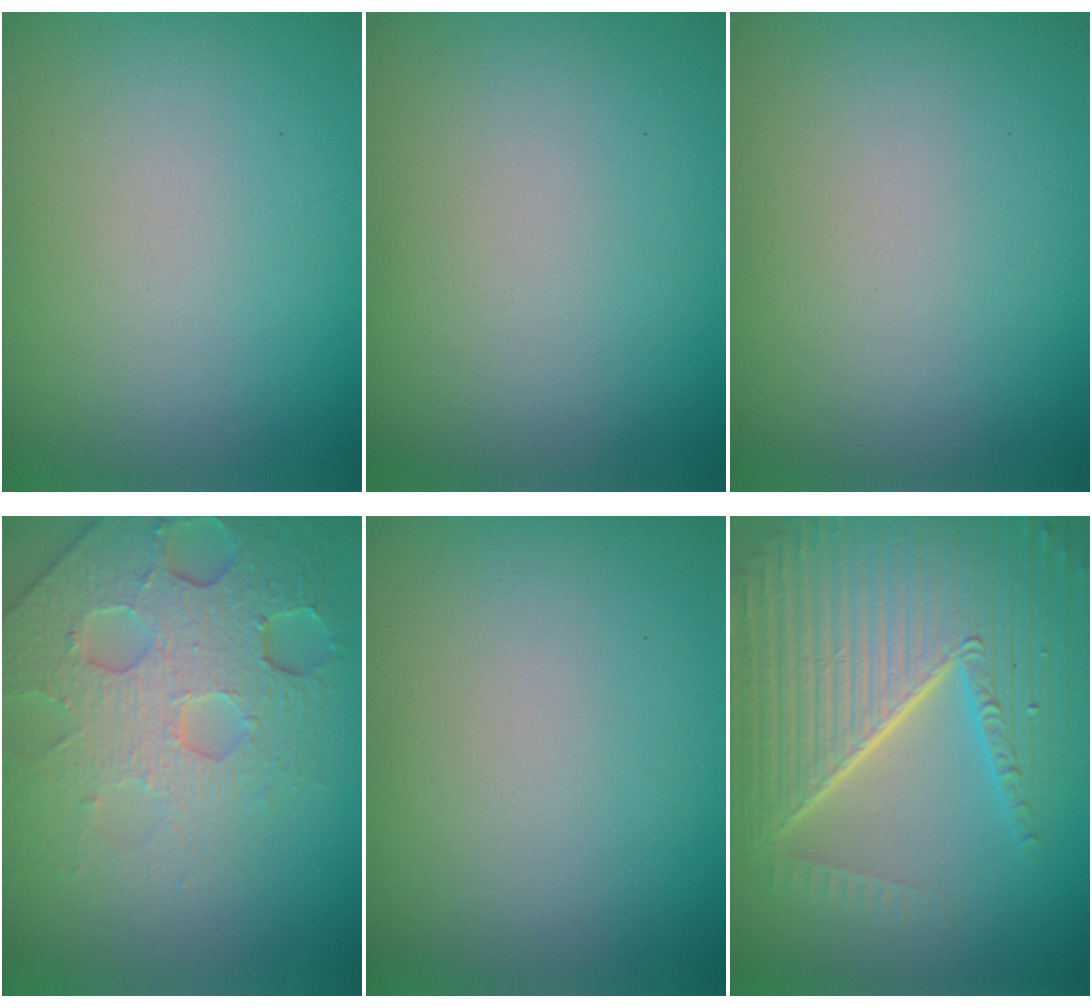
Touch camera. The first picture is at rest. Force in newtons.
{"total": 0.0}
{"total": 0.0}
{"total": 8.3, "press": 5.5, "slide": 6.2}
{"total": 0.0}
{"total": 10.2, "press": 6.6, "slide": 7.8}